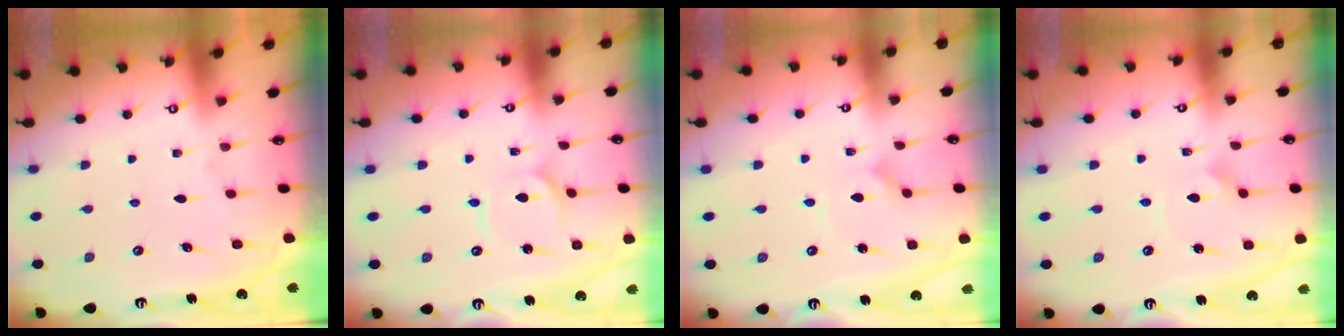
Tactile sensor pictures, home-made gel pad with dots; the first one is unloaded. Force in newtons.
{"total": 2.4, "press": 2.4, "slide": 0.3}
{"total": 0.9, "press": 0.9, "slide": 0.0}
{"total": 2.7, "press": 2.7, "slide": 0.1}